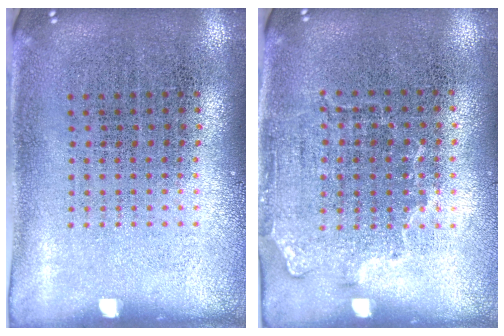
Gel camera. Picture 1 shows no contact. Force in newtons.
{"total": 1.4, "press": 1.1, "slide": 0.8}